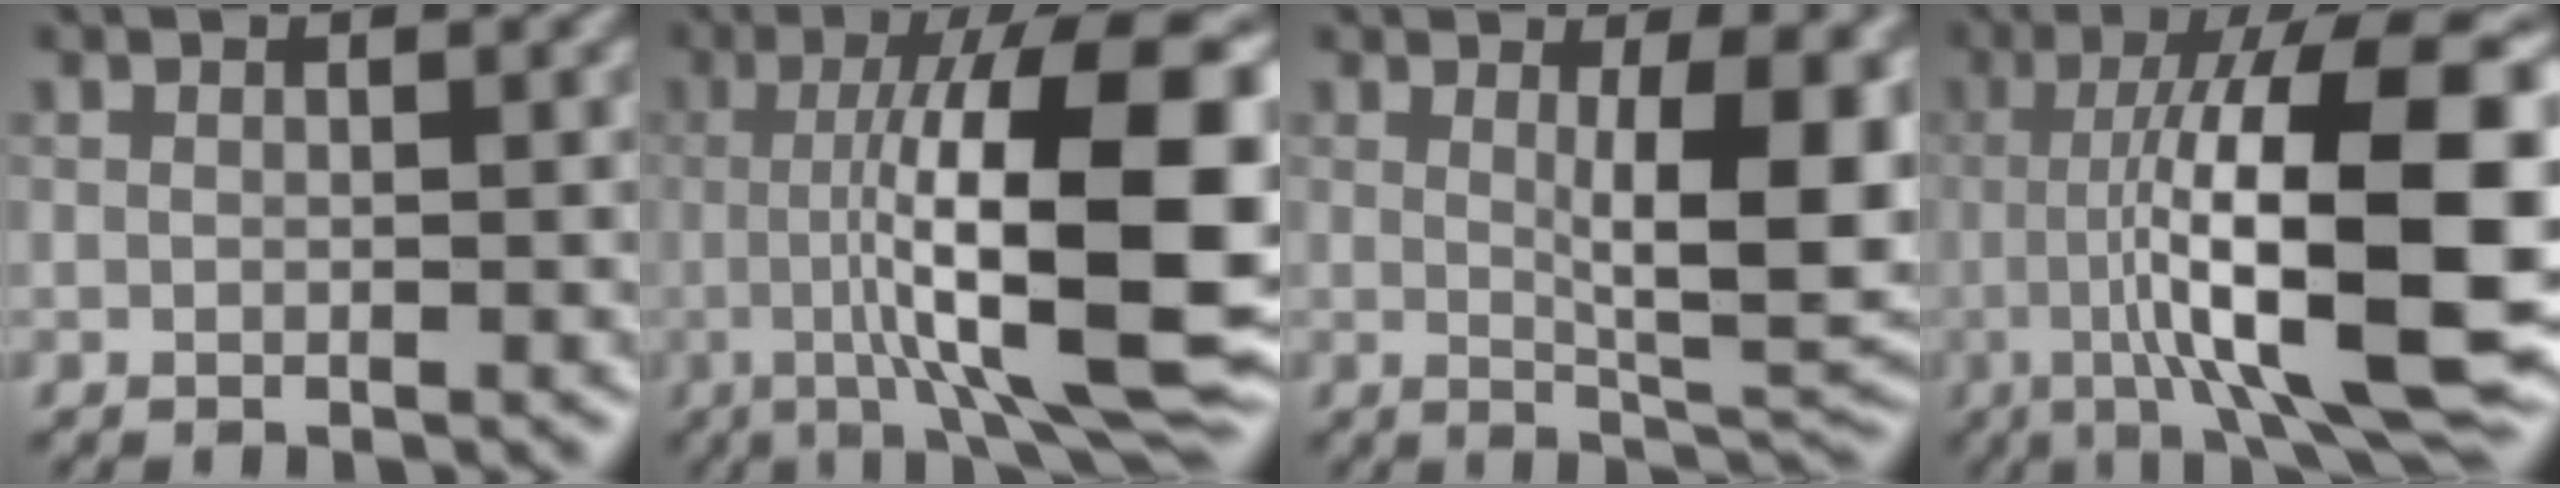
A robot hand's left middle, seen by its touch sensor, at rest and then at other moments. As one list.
[{"total": 14.9, "force": [-0.9, 2.9, 14.6], "torque": [-0.209, 0.017, -0.009]}, {"total": 8.8, "force": [1.4, 2.3, 8.4], "torque": [-0.118, -0.014, 0.029]}, {"total": 15.3, "force": [-1.5, 2.8, 14.9], "torque": [-0.220, 0.024, -0.016]}]